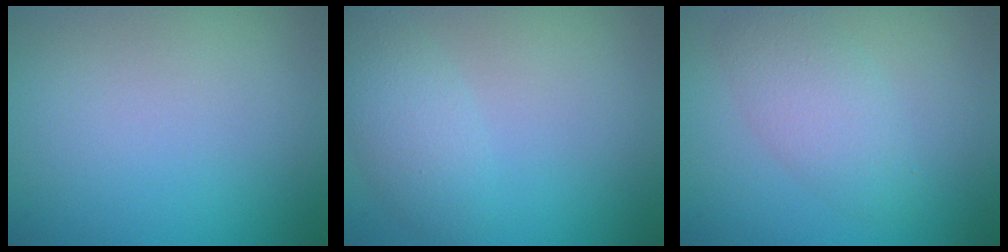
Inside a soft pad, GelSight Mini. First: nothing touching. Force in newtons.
{"total": 3.0, "press": 3.0, "slide": 0.1}
{"total": 3.6, "press": 3.6, "slide": 0.1}